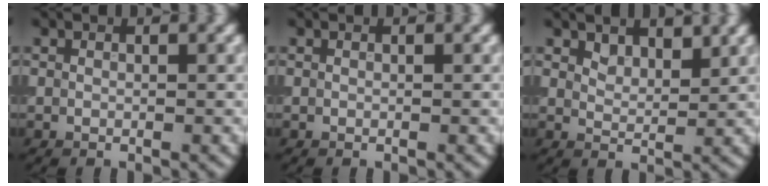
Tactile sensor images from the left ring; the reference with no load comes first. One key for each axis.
{"total": 0.0}
{"total": 1.8, "fx": 1.6, "fy": 0.6, "fz": 0.4, "tx": -0.011, "ty": -0.003, "tz": 0.031}